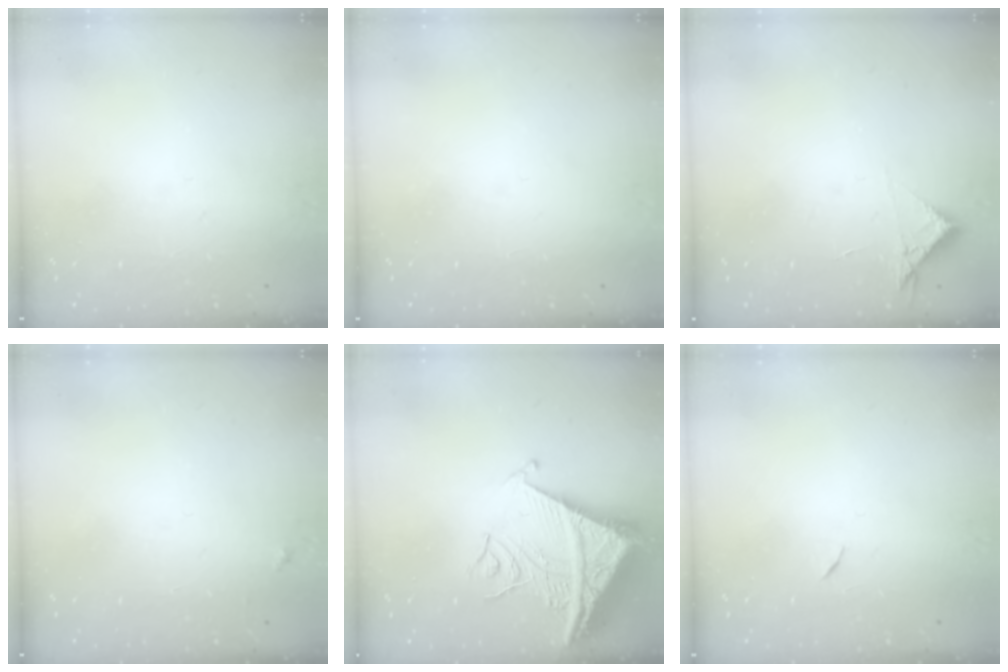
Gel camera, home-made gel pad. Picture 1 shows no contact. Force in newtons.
{"total": 1.5, "press": 1.5, "slide": 0.1}
{"total": 3.1, "press": 3.1, "slide": 0.5}
{"total": 4.7, "press": 4.6, "slide": 0.5}
{"total": 11.9, "press": 11.8, "slide": 1.2}
{"total": 5.3, "press": 4.8, "slide": 2.2}